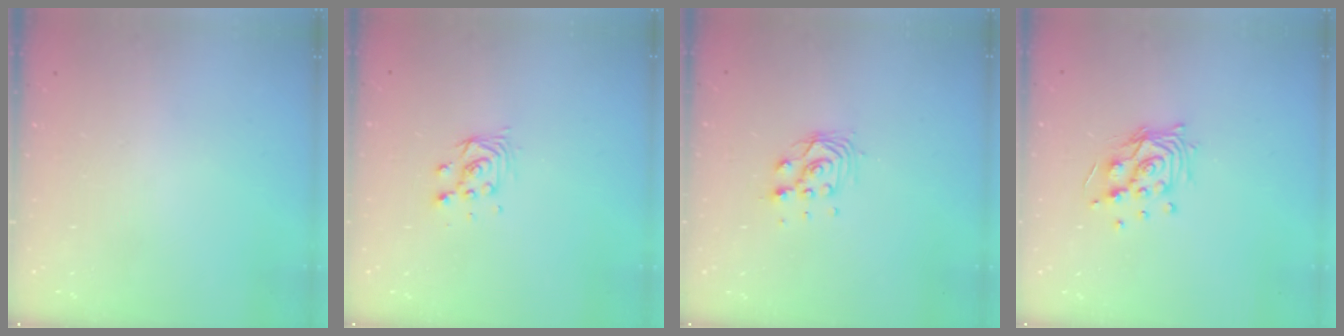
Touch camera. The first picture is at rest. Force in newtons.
{"total": 4.2, "press": 4.2, "slide": 0.3}
{"total": 7.4, "press": 7.4, "slide": 0.8}
{"total": 11.5, "press": 11.4, "slide": 1.0}